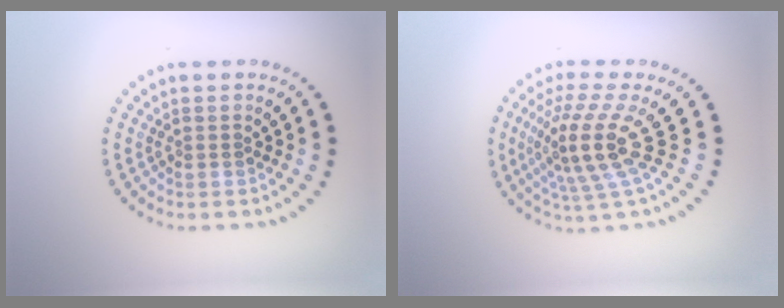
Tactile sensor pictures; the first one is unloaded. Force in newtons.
{"total": 5.0, "press": 3.5, "slide": 3.6}